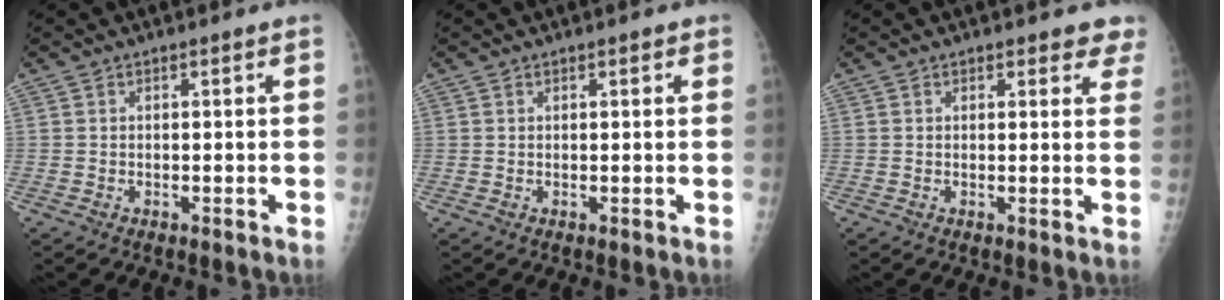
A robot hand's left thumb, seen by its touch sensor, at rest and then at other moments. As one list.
[{"total": 1.1, "force": [0.6, 0.5, 0.7], "torque": [-0.002, -0.001, 0.006]}, {"total": 4.2, "force": [3.3, 1.8, 1.7], "torque": [0.017, -0.012, 0.029]}]